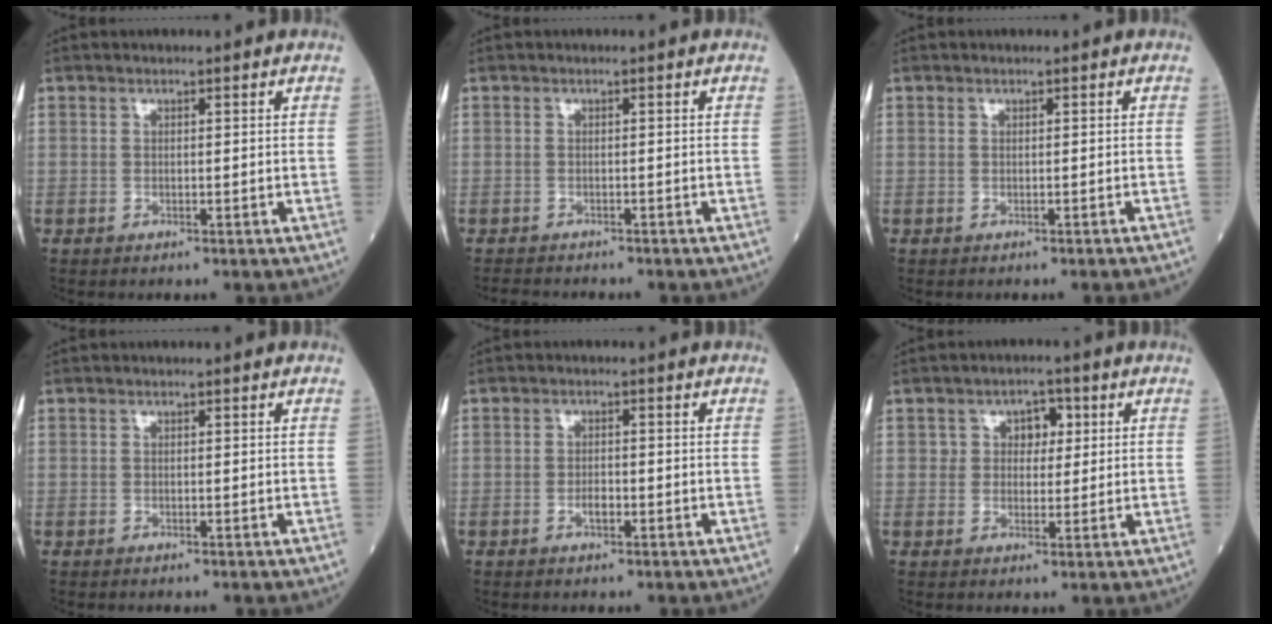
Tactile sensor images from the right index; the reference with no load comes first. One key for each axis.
{"total": 3.6, "fx": -3.4, "fy": 0.6, "fz": 1.0, "tx": -0.014, "ty": -0.011, "tz": -0.053}
{"total": 1.3, "fx": -1.1, "fy": -0.4, "fz": 0.5, "tx": -0.005, "ty": 0.002, "tz": -0.013}
{"total": 0.0}
{"total": 1.8, "fx": -0.8, "fy": 0.7, "fz": 1.5, "tx": -0.023, "ty": 0.004, "tz": -0.012}
{"total": 3.9, "fx": 1.2, "fy": 2.9, "fz": 2.4, "tx": -0.026, "ty": 0.009, "tz": 0.015}